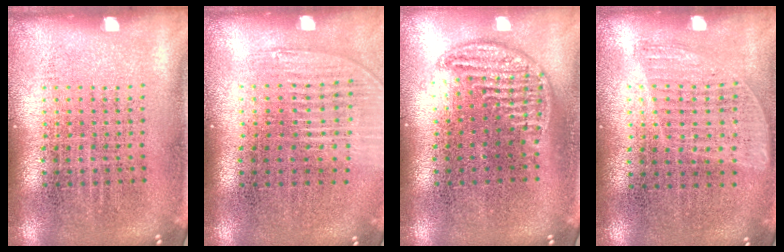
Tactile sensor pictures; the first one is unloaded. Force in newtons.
{"total": 1.1, "press": 1.1, "slide": 0.4}
{"total": 0.8, "press": 0.8, "slide": 0.1}
{"total": 0.8, "press": 0.7, "slide": 0.4}